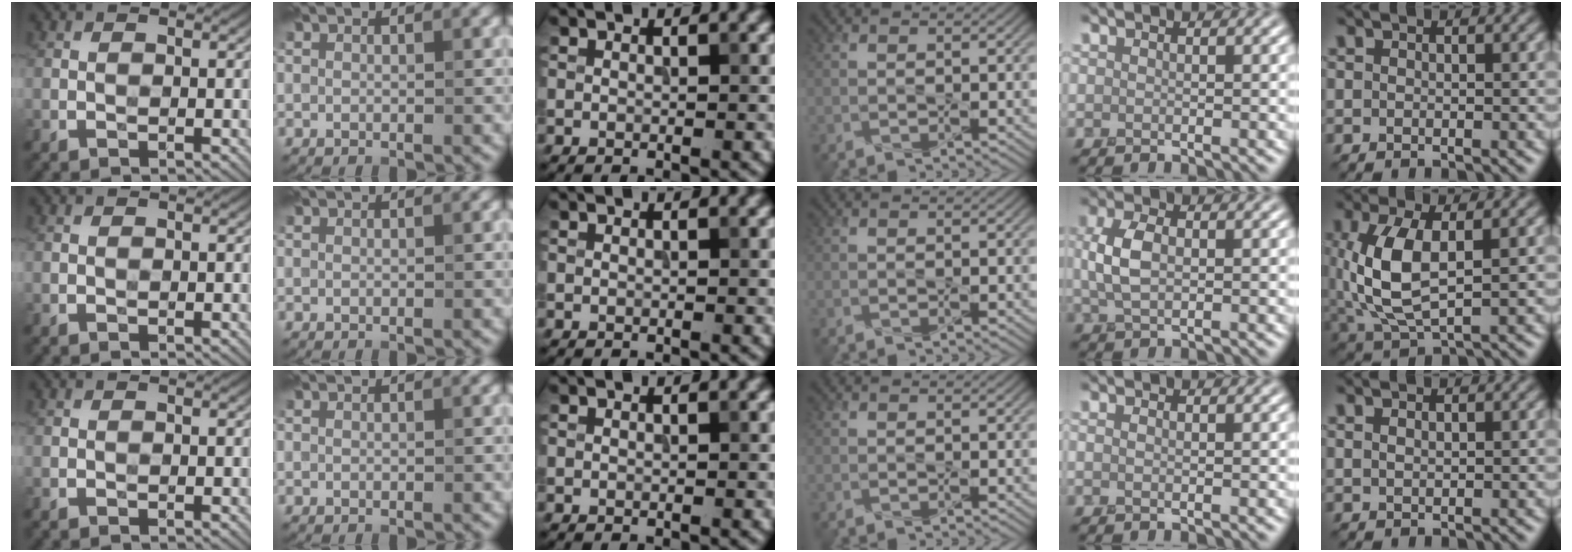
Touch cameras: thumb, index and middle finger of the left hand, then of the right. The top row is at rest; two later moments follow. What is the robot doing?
{"motion": "press", "object": "stapler"}